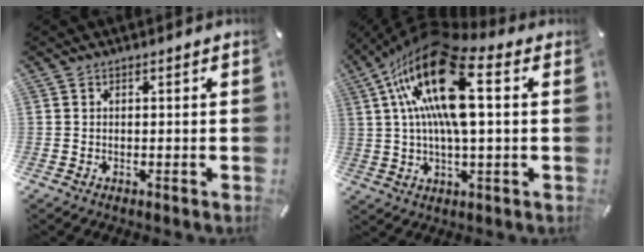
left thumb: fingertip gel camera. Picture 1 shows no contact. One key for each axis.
{"total": 22.3, "fx": 6.6, "fy": 9.0, "fz": 19.3, "tx": -0.382, "ty": -0.012, "tz": 0.102}